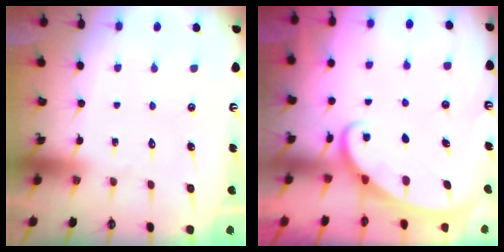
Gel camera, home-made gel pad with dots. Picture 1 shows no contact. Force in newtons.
{"total": 2.2, "press": 2.2, "slide": 0.1}